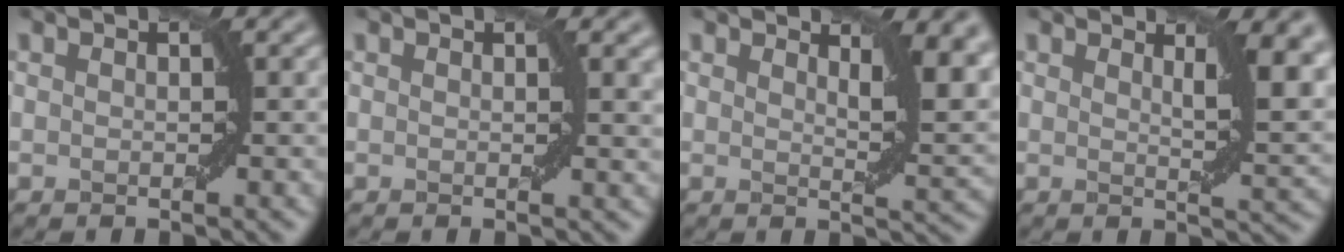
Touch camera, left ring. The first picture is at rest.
{"total": 1.3, "force": [0.5, 0.1, 1.2], "torque": [-0.013, -0.001, 0.008]}
{"total": 5.0, "force": [2.7, 1.5, 3.9], "torque": [-0.042, -0.002, 0.042]}
{"total": 5.3, "force": [2.3, 1.5, 4.5], "torque": [-0.048, -0.001, 0.036]}